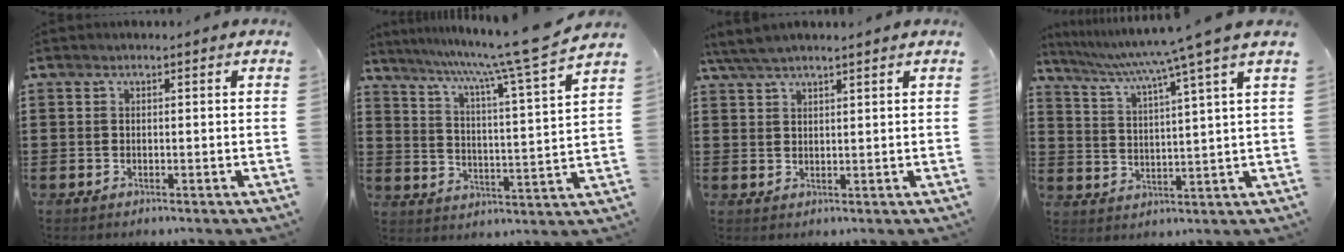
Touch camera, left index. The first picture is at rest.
{"total": 9.4, "force": [7.9, -1.5, 5.0], "torque": [-0.109, -0.058, 0.121]}
{"total": 3.1, "force": [2.7, 0.3, 1.6], "torque": [-0.038, 0.002, 0.051]}
{"total": 6.7, "force": [5.1, -1.4, 4.2], "torque": [-0.101, -0.039, 0.078]}